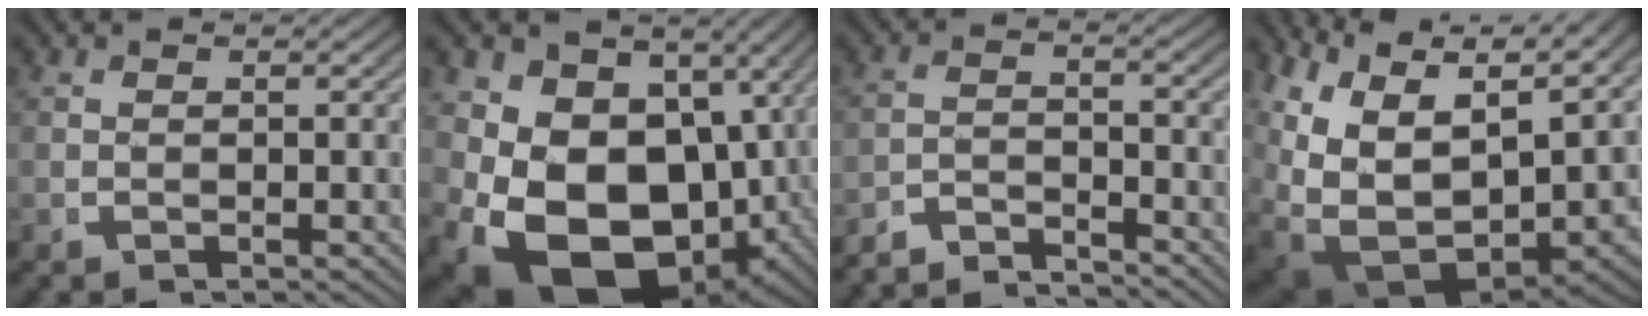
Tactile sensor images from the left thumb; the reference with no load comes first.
{"total": 20.7, "force": [-3.4, 15.0, 13.8], "torque": [-0.278, -0.089, -0.022]}
{"total": 4.4, "force": [-4.2, 0.9, 0.9], "torque": [-0.005, -0.014, -0.077]}
{"total": 17.8, "force": [-0.8, 12.2, 13.0], "torque": [-0.266, -0.062, 0.011]}